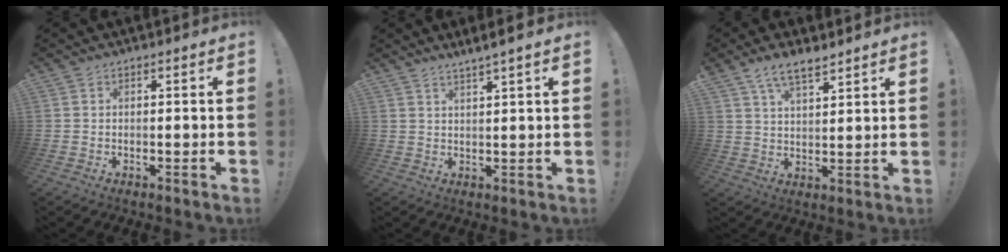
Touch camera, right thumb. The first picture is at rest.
{"total": 3.6, "force": [2.8, -0.6, 2.1], "torque": [-0.029, -0.018, 0.044]}
{"total": 7.2, "force": [5.5, 2.5, 3.8], "torque": [-0.062, -0.028, 0.102]}